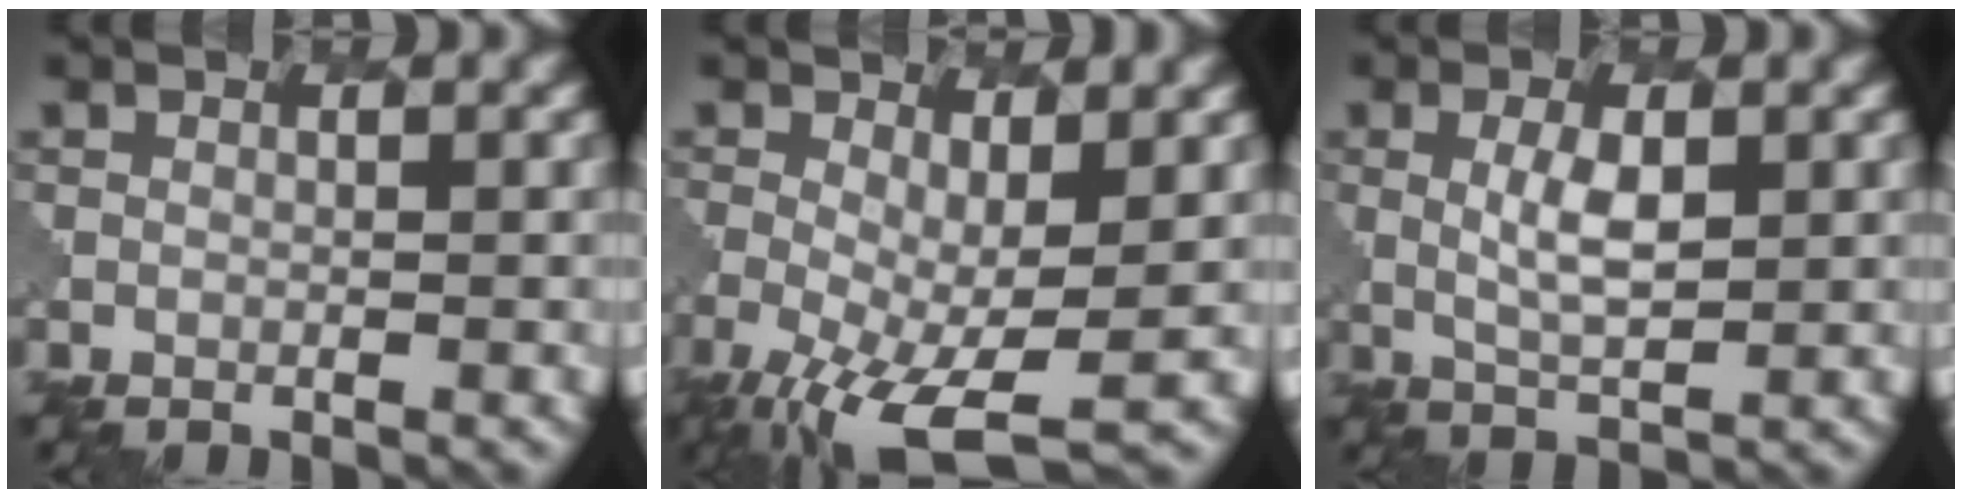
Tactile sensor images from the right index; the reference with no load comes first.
{"total": 7.4, "force": [-2.8, 2.8, 6.3], "torque": [-0.130, -0.026, -0.040]}
{"total": 2.7, "force": [0.7, 0.9, 2.5], "torque": [-0.058, -0.003, 0.018]}